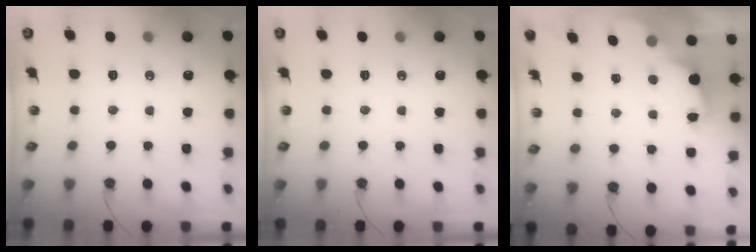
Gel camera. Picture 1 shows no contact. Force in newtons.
{"total": 0.0}
{"total": 2.5, "press": 2.4, "slide": 0.6}